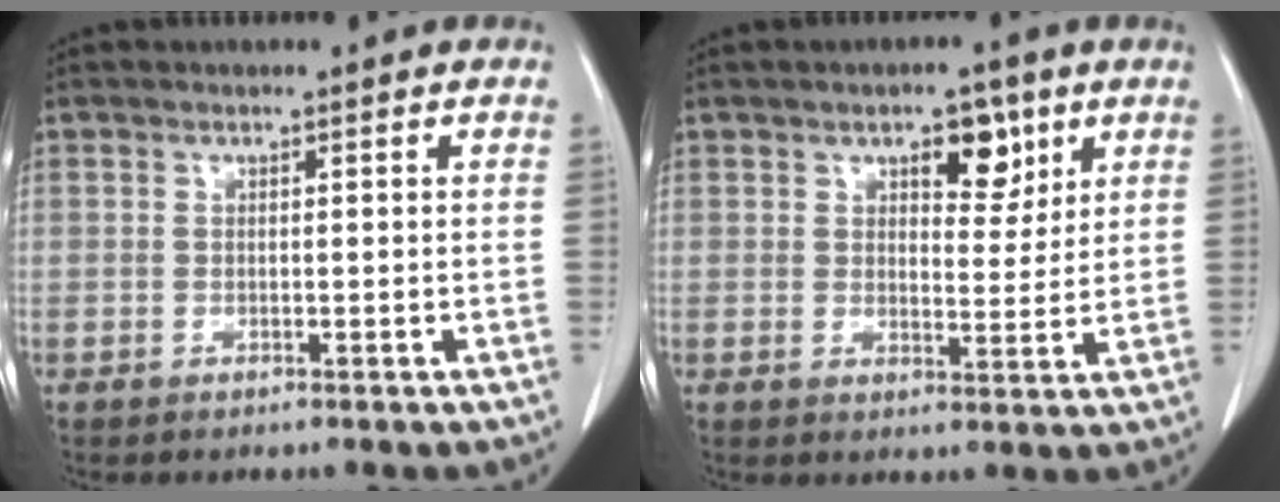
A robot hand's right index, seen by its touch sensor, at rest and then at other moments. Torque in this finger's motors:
{"motor_torque": [0.24, 0.24, 0.10, 0.05]}